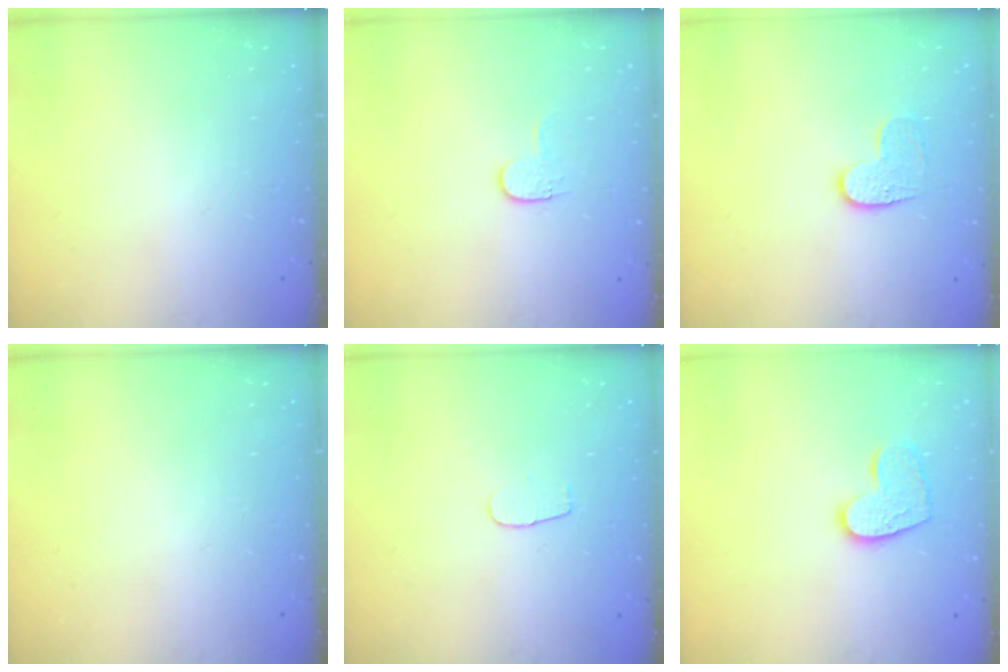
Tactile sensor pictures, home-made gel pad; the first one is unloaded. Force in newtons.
{"total": 3.9, "press": 3.9, "slide": 0.4}
{"total": 7.0, "press": 7.0, "slide": 0.2}
{"total": 0.0}
{"total": 3.6, "press": 3.6, "slide": 0.4}
{"total": 11.3, "press": 11.2, "slide": 0.7}